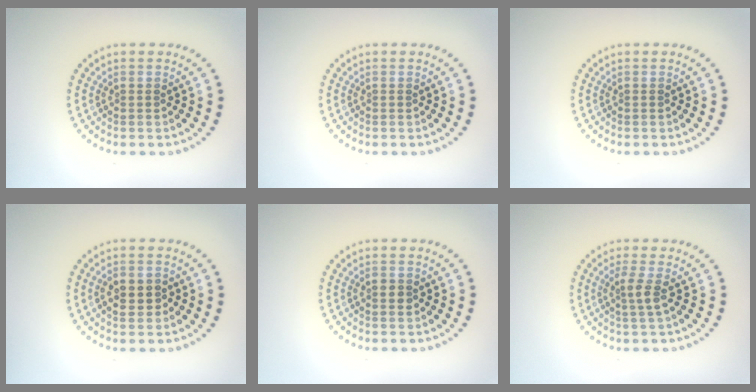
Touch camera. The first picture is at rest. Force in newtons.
{"total": 0.0}
{"total": 0.0}
{"total": 2.0, "press": 2.0, "slide": 0.2}
{"total": 1.0, "press": 1.0, "slide": 0.1}
{"total": 1.8, "press": 1.3, "slide": 1.3}